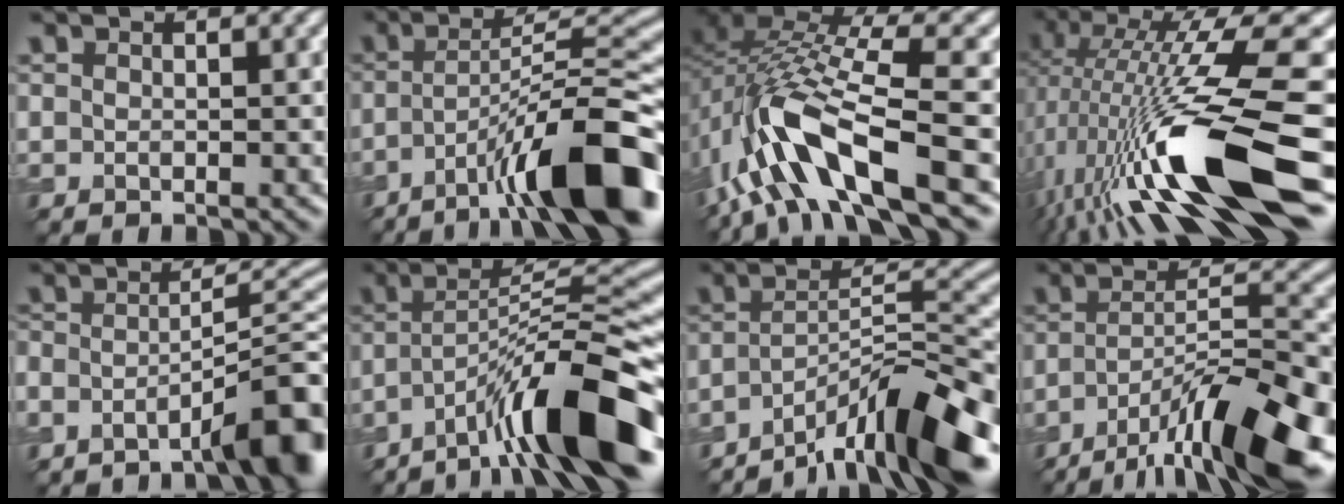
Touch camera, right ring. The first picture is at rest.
{"total": 12.4, "force": [-6.8, 2.4, 10.1], "torque": [-0.156, 0.021, -0.107]}
{"total": 10.2, "force": [-4.6, 3.5, 8.4], "torque": [-0.169, 0.019, -0.086]}
{"total": 14.1, "force": [-2.0, 3.3, 13.6], "torque": [-0.239, 0.005, -0.025]}
{"total": 7.4, "force": [-5.1, 1.3, 5.3], "torque": [-0.066, 0.019, -0.082]}
{"total": 12.3, "force": [-7.3, 2.3, 9.7], "torque": [-0.146, 0.026, -0.116]}
{"total": 11.8, "force": [-8.2, 2.5, 8.1], "torque": [-0.109, 0.025, -0.137]}
{"total": 14.1, "force": [-9.1, 3.4, 10.2], "torque": [-0.176, 0.013, -0.146]}